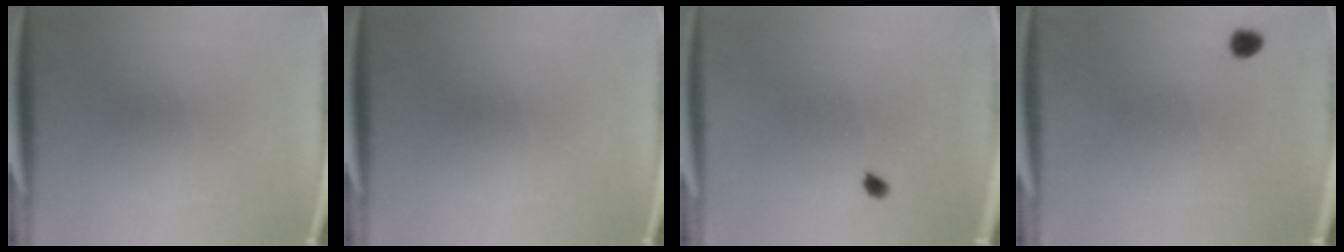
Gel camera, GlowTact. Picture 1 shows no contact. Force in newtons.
{"total": 0.0}
{"total": 1.1}
{"total": 1.7}